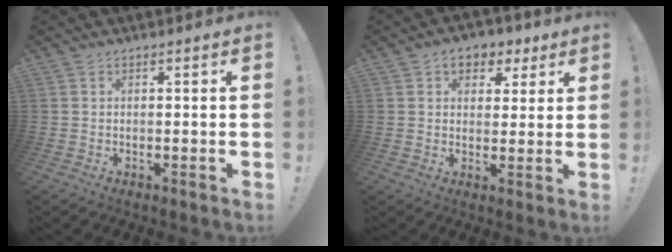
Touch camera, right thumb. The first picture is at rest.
{"total": 6.6, "force": [2.9, 5.2, 2.9], "torque": [-0.030, -0.007, 0.053]}